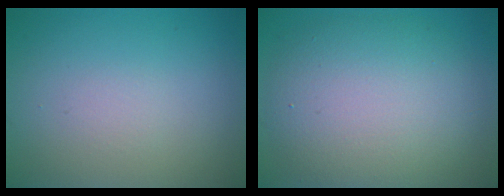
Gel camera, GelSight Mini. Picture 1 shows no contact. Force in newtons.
{"total": 8.8, "press": 8.8, "slide": 0.5}